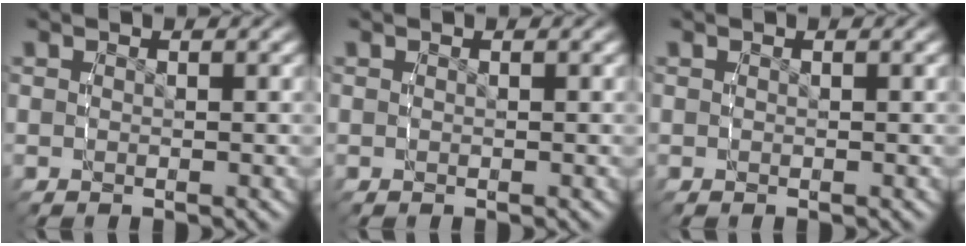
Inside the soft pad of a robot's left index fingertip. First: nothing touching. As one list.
[{"total": 0.0}, {"total": 0.0}]